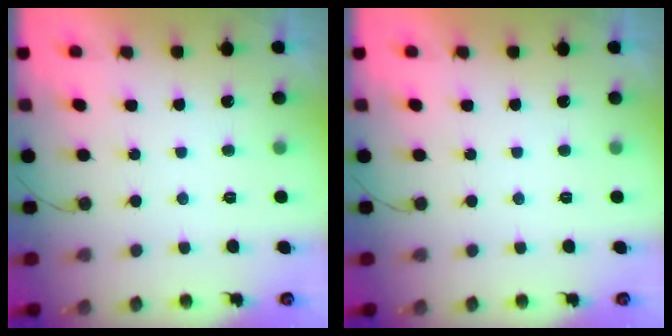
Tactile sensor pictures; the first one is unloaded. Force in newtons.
{"total": 0.0}